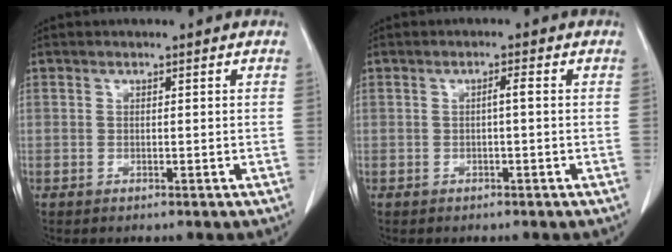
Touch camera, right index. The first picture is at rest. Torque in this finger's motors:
{"motor_torque": [0.31, -0.12, 0.18, 0.05]}